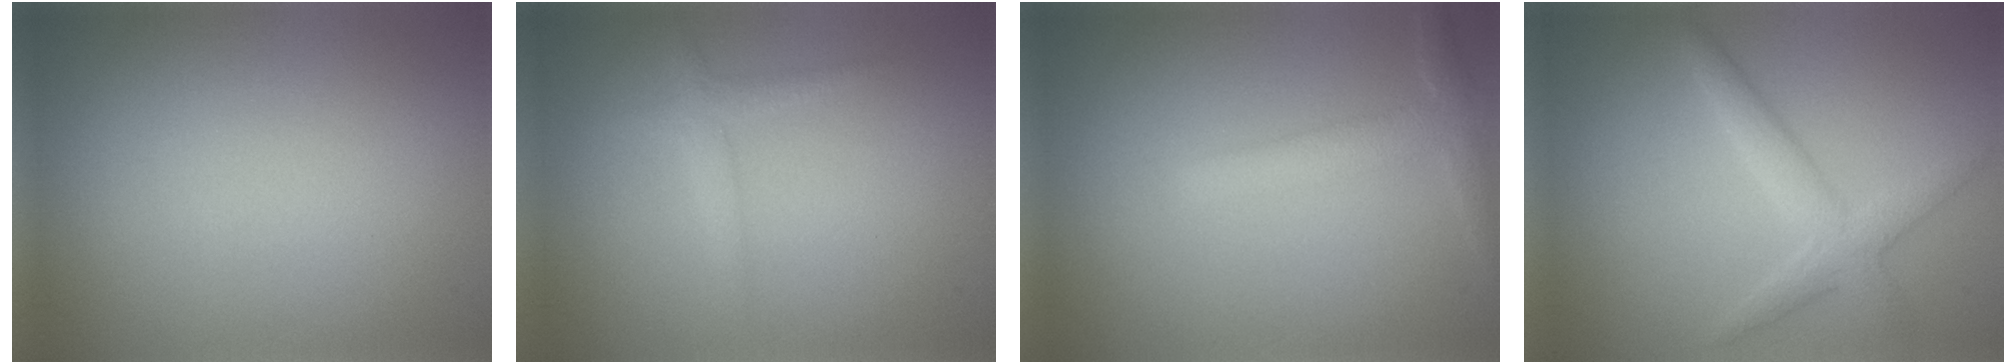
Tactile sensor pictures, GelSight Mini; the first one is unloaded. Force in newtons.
{"total": 1.4, "press": 1.4, "slide": 0.0}
{"total": 2.5, "press": 2.5, "slide": 0.0}
{"total": 2.9, "press": 2.9, "slide": 0.1}